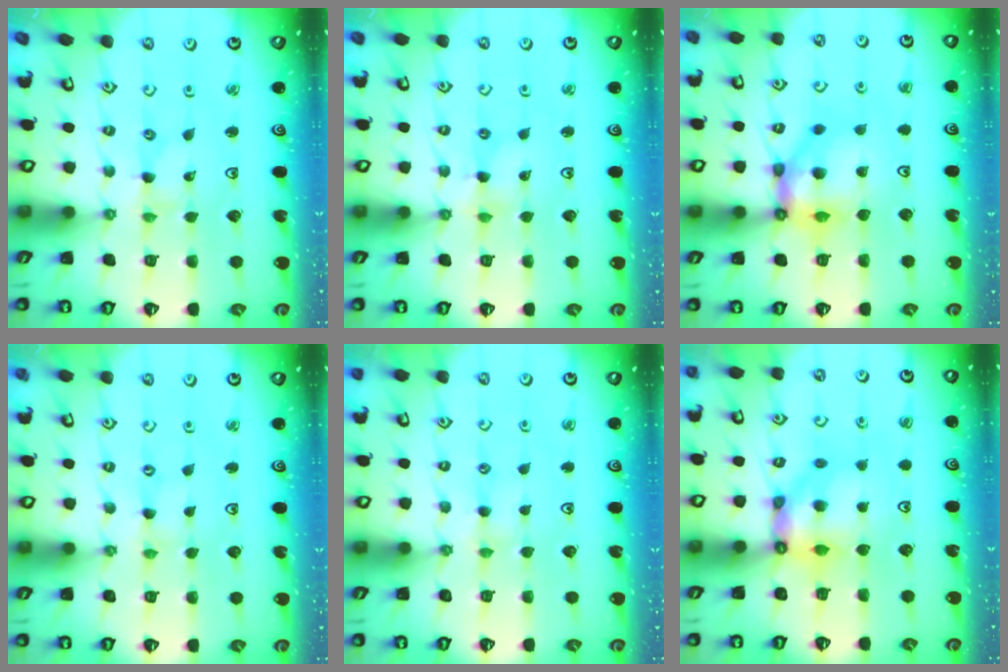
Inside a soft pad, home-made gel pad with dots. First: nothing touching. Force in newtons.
{"total": 1.6, "press": 1.5, "slide": 0.2}
{"total": 10.4, "press": 10.3, "slide": 1.8}
{"total": 0.0}
{"total": 2.6, "press": 2.6, "slide": 0.4}
{"total": 8.5, "press": 8.4, "slide": 0.9}